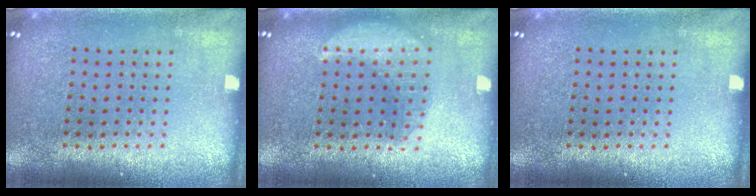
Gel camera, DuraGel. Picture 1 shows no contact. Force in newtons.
{"total": 2.9, "press": 2.9, "slide": 0.3}
{"total": 0.0}